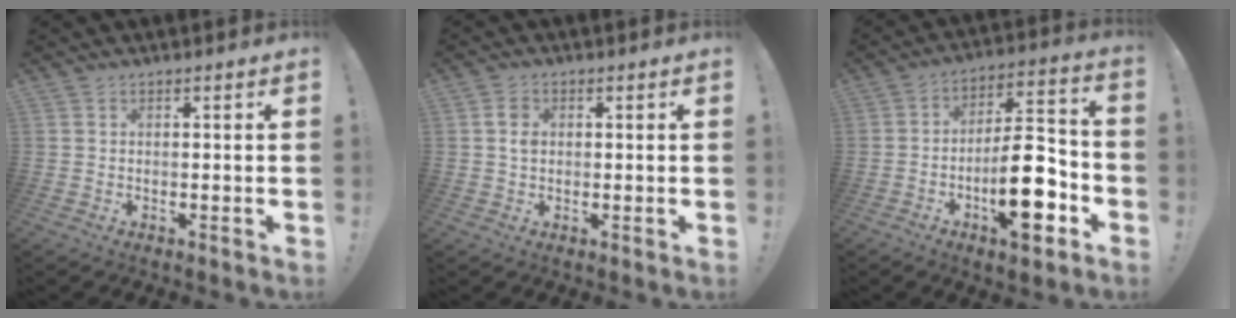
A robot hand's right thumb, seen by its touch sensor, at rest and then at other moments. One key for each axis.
{"total": 3.5, "fx": 0.6, "fy": 2.7, "fz": 2.1, "tx": -0.027, "ty": 0.001, "tz": 0.009}
{"total": 18.3, "fx": -6.4, "fy": 6.6, "fz": 15.9, "tx": -0.256, "ty": 0.038, "tz": -0.099}